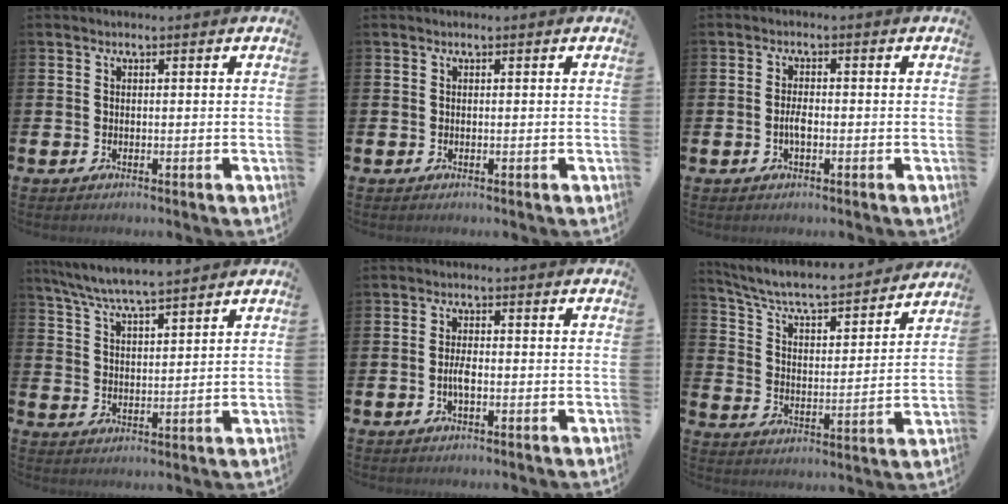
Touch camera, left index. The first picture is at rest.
{"total": 0.0}
{"total": 2.2, "force": [-0.6, 0.8, 1.9], "torque": [-0.035, 0.002, -0.013]}
{"total": 6.6, "force": [6.3, 0.3, 1.9], "torque": [-0.057, -0.027, 0.114]}
{"total": 2.4, "force": [-0.6, 0.9, 2.2], "torque": [-0.040, 0.001, -0.012]}
{"total": 6.9, "force": [6.4, 1.1, 2.4], "torque": [-0.082, -0.051, 0.104]}